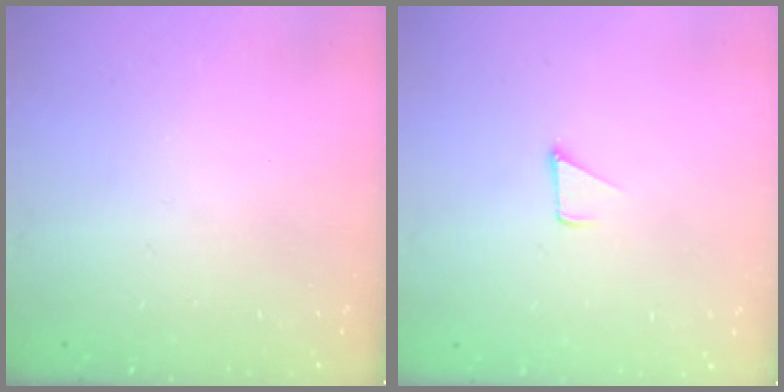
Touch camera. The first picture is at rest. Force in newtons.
{"total": 1.7, "press": 1.7, "slide": 0.1}